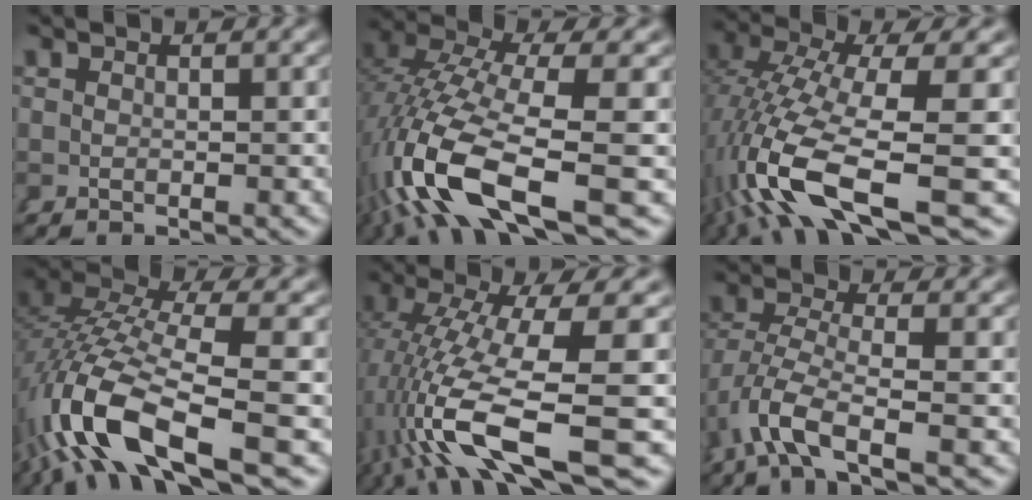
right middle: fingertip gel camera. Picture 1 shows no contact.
{"total": 10.3, "force": [-2.2, 5.4, 8.5], "torque": [-0.194, -0.034, -0.023]}
{"total": 10.0, "force": [-3.0, 4.3, 8.5], "torque": [-0.192, -0.042, -0.027]}
{"total": 9.7, "force": [-1.5, 5.7, 7.8], "torque": [-0.179, -0.020, -0.018]}
{"total": 11.3, "force": [-3.6, 3.9, 10.0], "torque": [-0.189, -0.032, -0.035]}
{"total": 4.0, "force": [-1.6, 1.7, 3.3], "torque": [-0.096, -0.027, -0.012]}